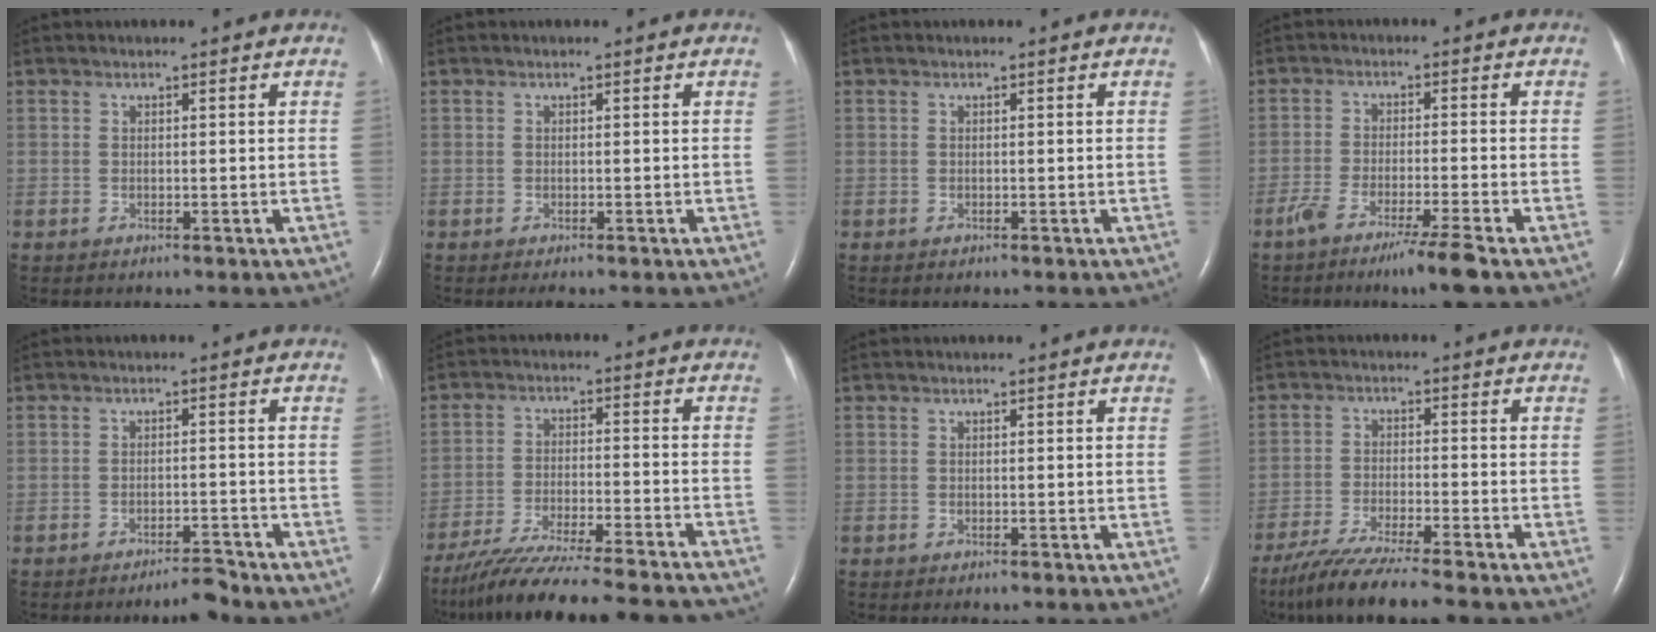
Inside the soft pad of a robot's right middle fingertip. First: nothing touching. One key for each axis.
{"total": 0.8, "fx": -0.6, "fy": 0.1, "fz": 0.5, "tx": -0.009, "ty": -0.003, "tz": -0.007}
{"total": 0.0}
{"total": 7.4, "fx": -5.2, "fy": -0.8, "fz": 5.3, "tx": -0.090, "ty": -0.019, "tz": -0.091}
{"total": 2.9, "fx": -2.8, "fy": -0.1, "fz": 0.9, "tx": -0.012, "ty": -0.010, "tz": -0.046}
{"total": 23.1, "fx": -20.7, "fy": 0.9, "fz": 10.2, "tx": -0.148, "ty": -0.048, "tz": -0.303}
{"total": 0.0}
{"total": 11.3, "fx": -9.7, "fy": -0.9, "fz": 5.8, "tx": -0.097, "ty": -0.035, "tz": -0.164}